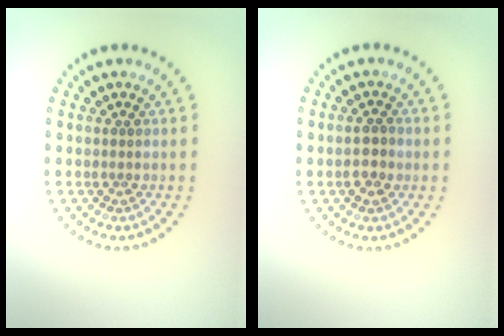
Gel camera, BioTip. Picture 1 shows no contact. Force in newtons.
{"total": 1.8, "press": 1.8, "slide": 0.3}